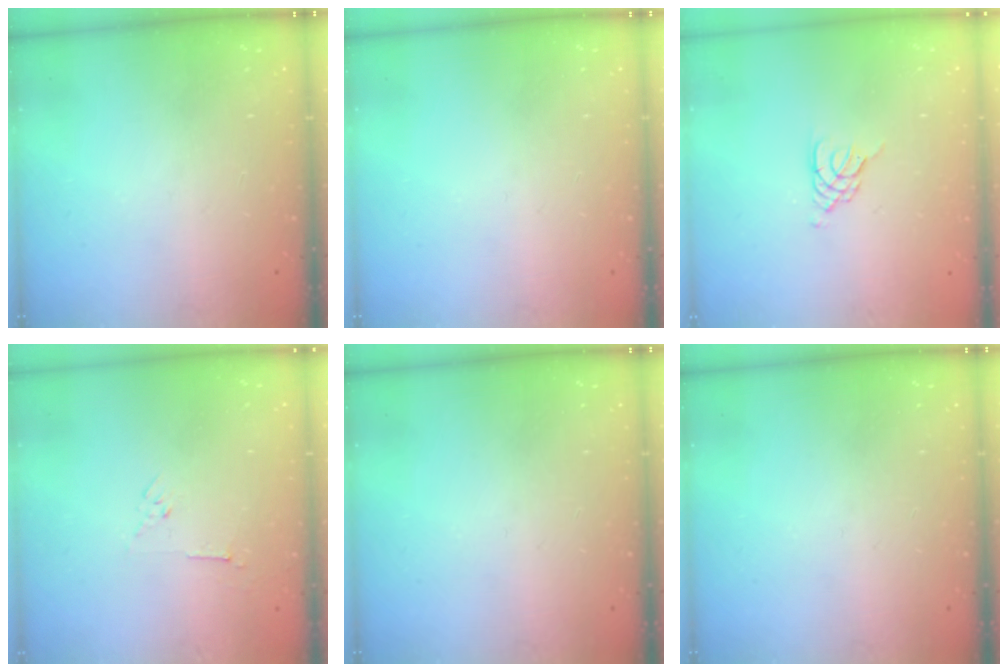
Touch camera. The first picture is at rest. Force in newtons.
{"total": 0.0}
{"total": 4.1, "press": 4.1, "slide": 0.6}
{"total": 3.0, "press": 3.0, "slide": 0.7}
{"total": 0.0}
{"total": 0.0}